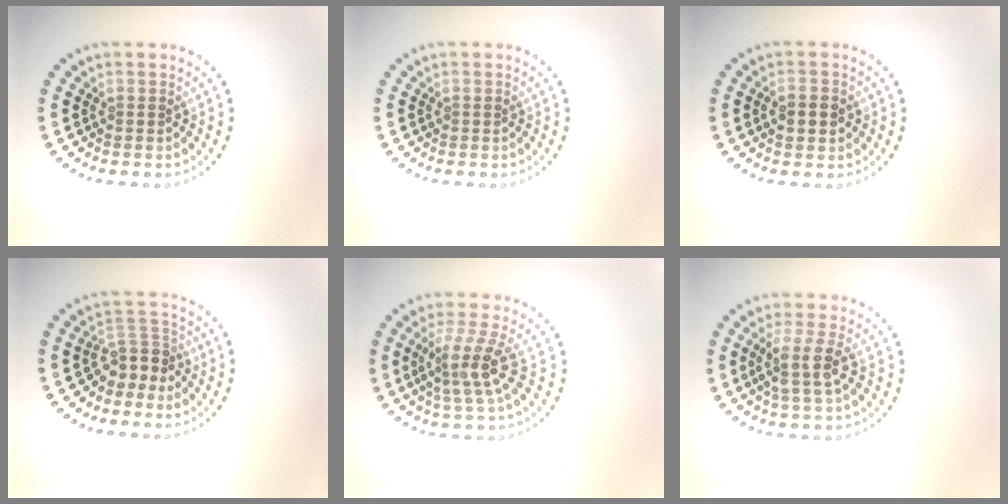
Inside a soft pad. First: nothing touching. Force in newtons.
{"total": 0.0}
{"total": 2.2, "press": 2.2, "slide": 0.3}
{"total": 3.0, "press": 2.3, "slide": 1.9}
{"total": 3.7, "press": 2.7, "slide": 2.5}
{"total": 3.1, "press": 2.5, "slide": 1.8}